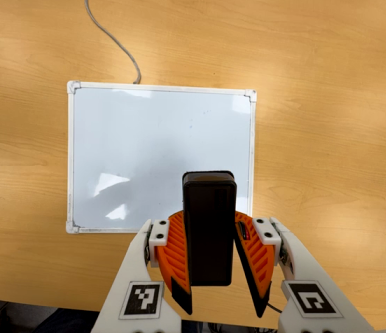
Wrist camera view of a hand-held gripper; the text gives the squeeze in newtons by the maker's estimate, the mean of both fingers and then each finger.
{"total": 6.9, "left": 7.0, "right": 6.8}